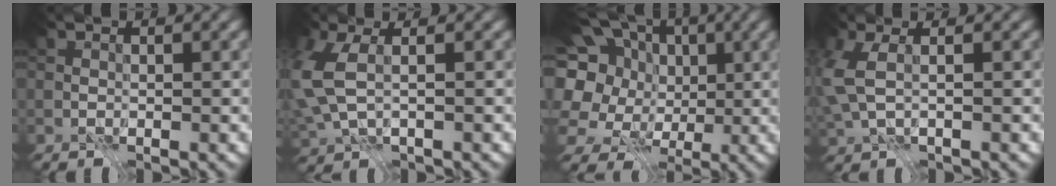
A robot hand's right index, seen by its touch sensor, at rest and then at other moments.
{"total": 6.3, "force": [0.5, 3.6, 5.2], "torque": [-0.150, -0.010, 0.022]}
{"total": 16.3, "force": [2.4, 13.9, 8.1], "torque": [-0.207, 0.022, 0.025]}
{"total": 3.4, "force": [0.4, 1.6, 2.9], "torque": [-0.084, 0.000, 0.013]}